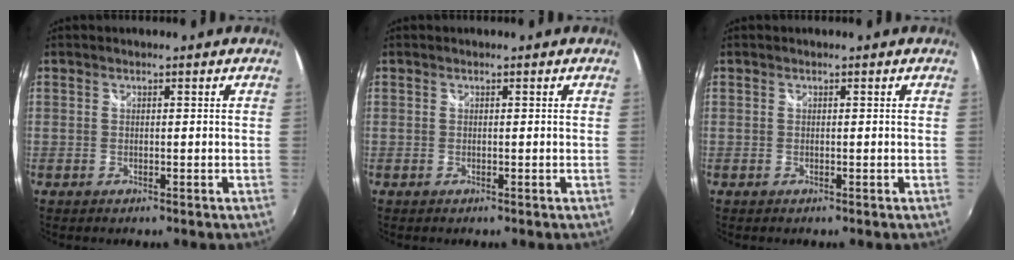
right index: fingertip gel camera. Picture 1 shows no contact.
{"total": 0.0}
{"total": 0.0}